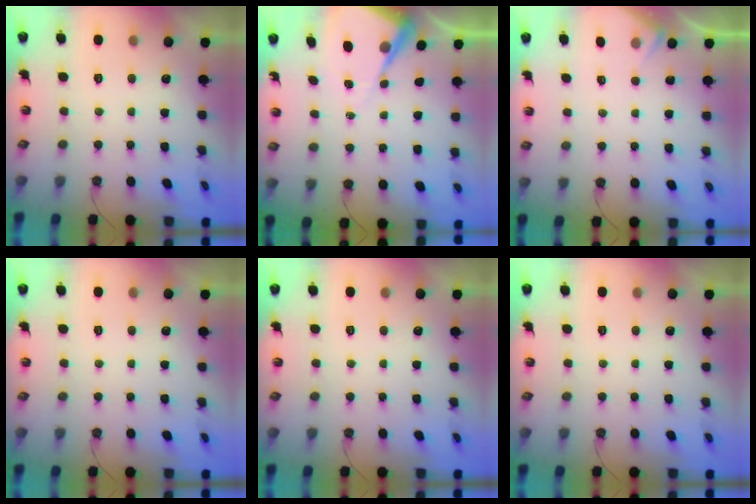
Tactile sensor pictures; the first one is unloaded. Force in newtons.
{"total": 6.9, "press": 6.9, "slide": 0.6}
{"total": 3.5, "press": 3.5, "slide": 0.6}
{"total": 0.0}
{"total": 0.0}
{"total": 0.0}